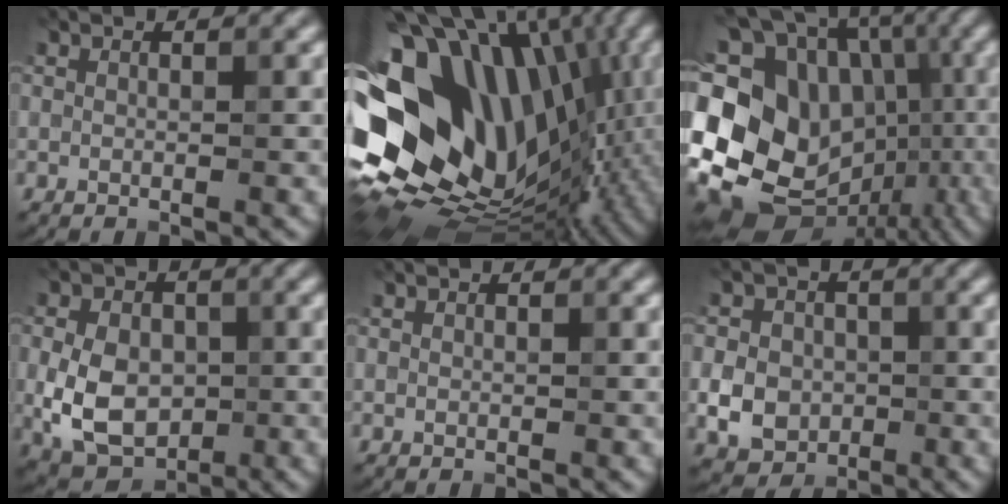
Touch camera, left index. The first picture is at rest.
{"total": 19.8, "force": [2.0, 14.1, 13.7], "torque": [-0.262, -0.051, 0.078]}
{"total": 21.4, "force": [-3.3, 17.7, 11.5], "torque": [-0.191, 0.021, -0.070]}
{"total": 7.2, "force": [-0.7, 5.2, 4.9], "torque": [-0.099, -0.006, -0.019]}
{"total": 0.0}
{"total": 4.4, "force": [-0.9, 3.7, 2.1], "torque": [-0.035, 0.002, -0.024]}